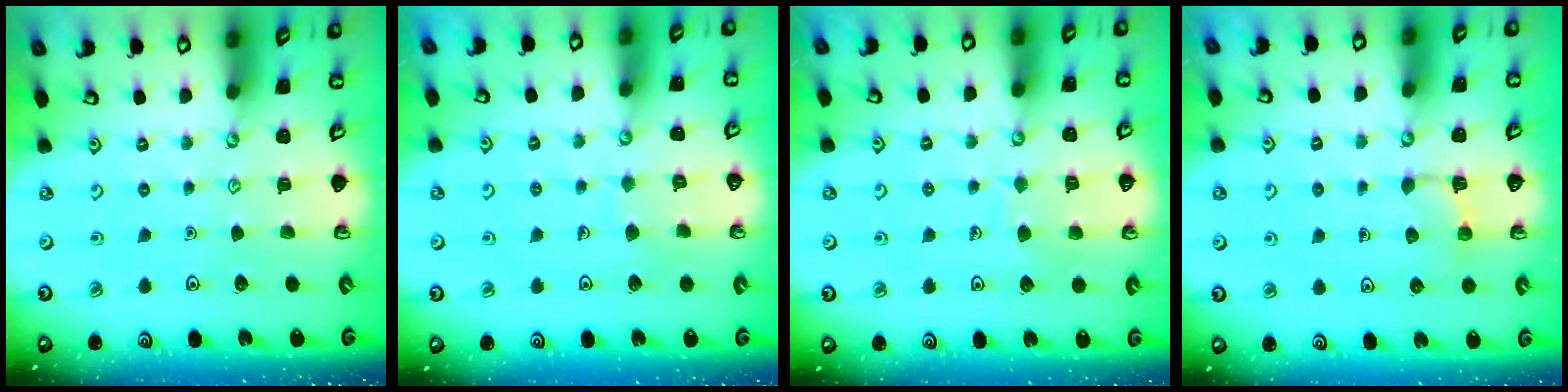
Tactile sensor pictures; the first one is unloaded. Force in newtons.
{"total": 5.1, "press": 5.1, "slide": 0.5}
{"total": 6.0, "press": 6.0, "slide": 0.6}
{"total": 3.8, "press": 3.7, "slide": 0.8}